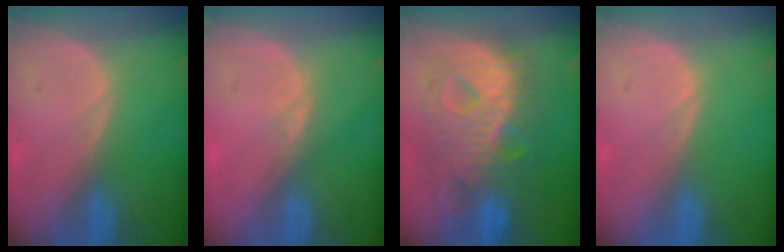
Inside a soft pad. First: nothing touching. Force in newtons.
{"total": 1.5, "press": 1.3, "slide": 0.8}
{"total": 12.1, "press": 12.0, "slide": 1.4}
{"total": 0.0}